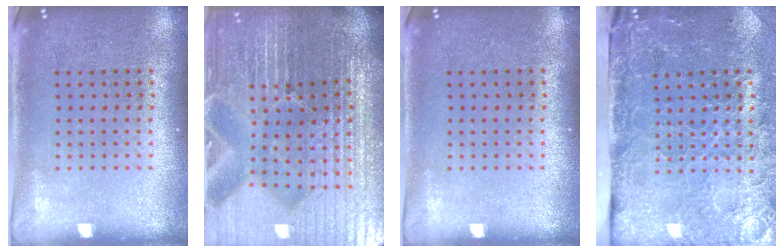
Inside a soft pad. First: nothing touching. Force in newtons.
{"total": 7.3, "press": 6.3, "slide": 3.5}
{"total": 0.0}
{"total": 4.6, "press": 3.6, "slide": 2.9}